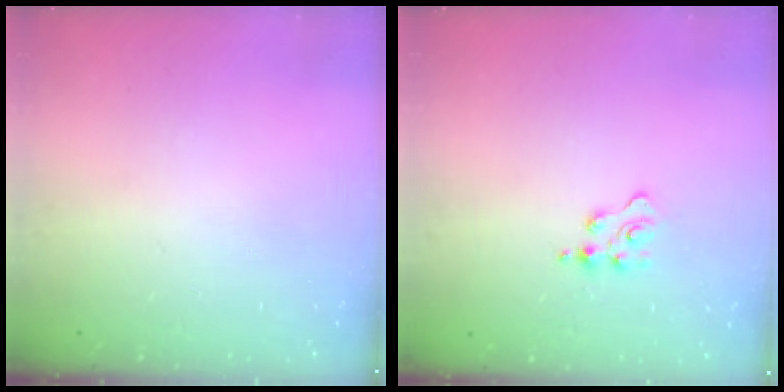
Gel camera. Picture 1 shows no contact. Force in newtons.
{"total": 2.1, "press": 2.1, "slide": 0.3}